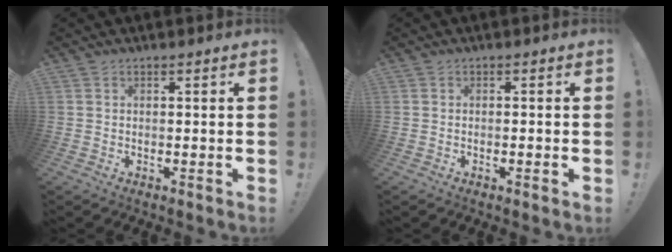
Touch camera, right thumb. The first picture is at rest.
{"total": 0.9, "force": [-0.4, -0.1, 0.8], "torque": [-0.012, 0.000, -0.007]}